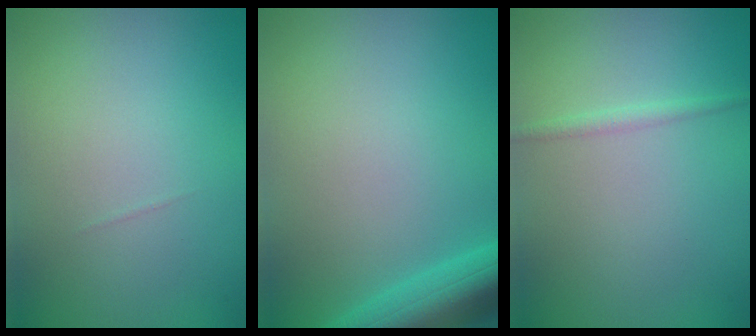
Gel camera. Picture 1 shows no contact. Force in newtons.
{"total": 6.3, "press": 6.3, "slide": 0.4}
{"total": 1.0, "press": 1.0, "slide": 0.1}